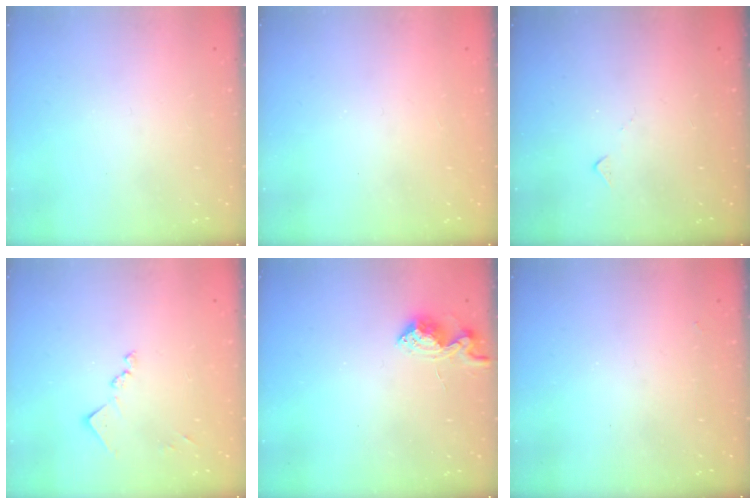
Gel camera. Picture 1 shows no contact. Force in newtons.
{"total": 1.1, "press": 1.0, "slide": 0.1}
{"total": 5.9, "press": 5.9, "slide": 0.6}
{"total": 10.2, "press": 10.2, "slide": 0.5}
{"total": 8.9, "press": 8.9, "slide": 0.4}
{"total": 1.3, "press": 1.3, "slide": 0.3}